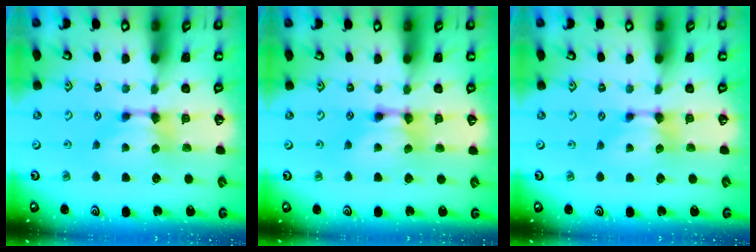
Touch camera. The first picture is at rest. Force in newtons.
{"total": 2.0, "press": 2.0, "slide": 0.1}
{"total": 0.6, "press": 0.1, "slide": 0.6}